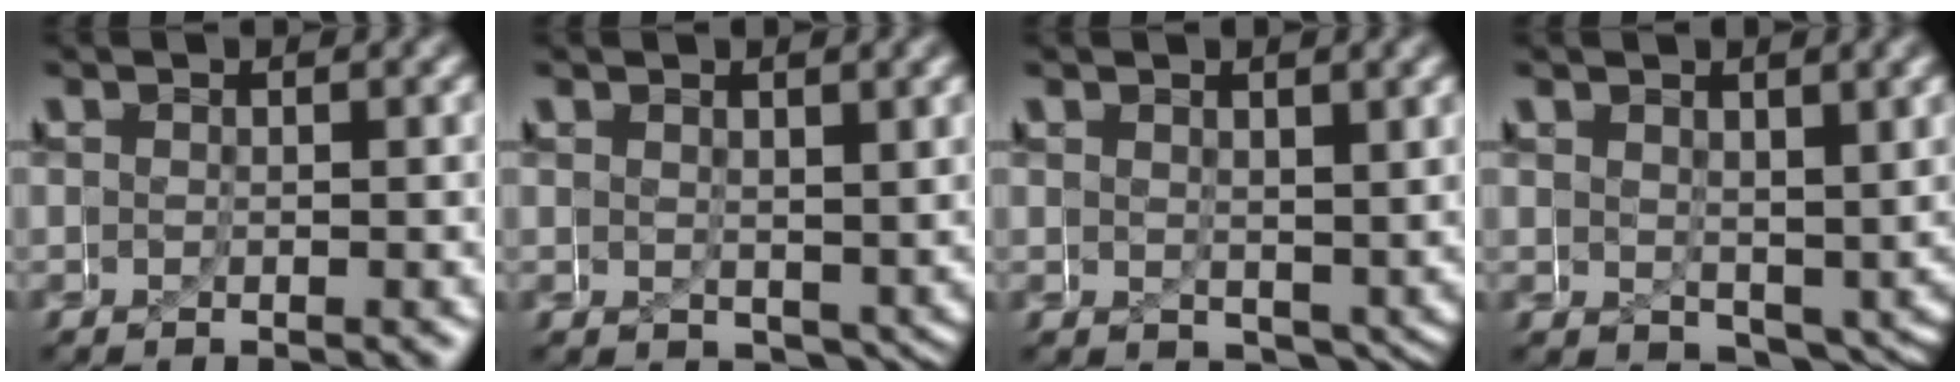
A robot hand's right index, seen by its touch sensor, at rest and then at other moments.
{"total": 1.5, "force": [0.1, 1.2, 0.9], "torque": [-0.018, -0.015, 0.012]}
{"total": 1.6, "force": [-0.2, 1.2, 1.0], "torque": [-0.019, -0.017, 0.007]}
{"total": 2.0, "force": [-0.5, 1.4, 1.4], "torque": [-0.023, -0.024, 0.003]}